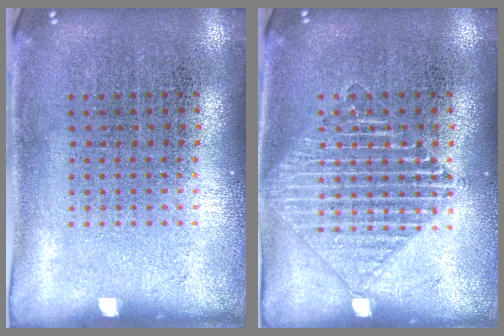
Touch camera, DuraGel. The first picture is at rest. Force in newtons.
{"total": 2.6, "press": 2.6, "slide": 0.5}